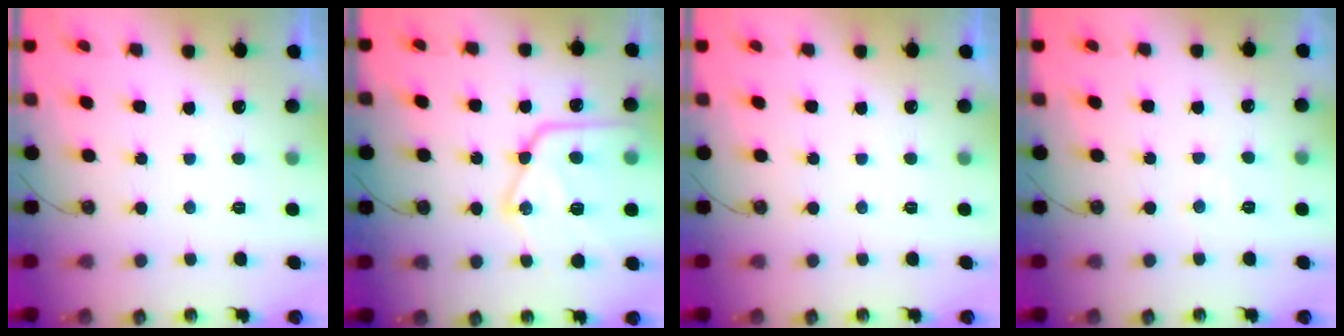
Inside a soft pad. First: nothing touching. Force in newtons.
{"total": 19.8, "press": 19.8, "slide": 1.3}
{"total": 0.0}
{"total": 3.7, "press": 3.7, "slide": 0.6}